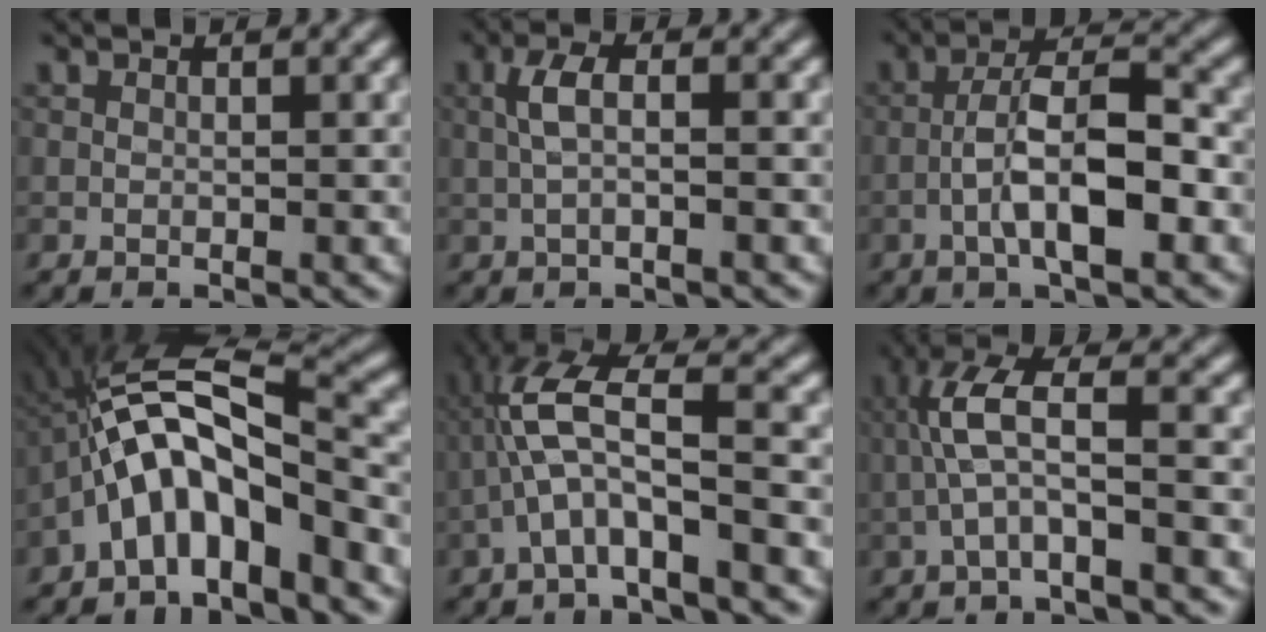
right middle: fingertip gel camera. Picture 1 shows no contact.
{"total": 2.1, "force": [0.0, 0.5, 2.0], "torque": [-0.044, 0.012, 0.003]}
{"total": 6.7, "force": [-2.2, 1.9, 6.0], "torque": [-0.102, 0.020, -0.035]}
{"total": 9.8, "force": [-3.4, 3.4, 8.5], "torque": [-0.146, 0.029, -0.061]}
{"total": 6.0, "force": [-1.6, 1.3, 5.7], "torque": [-0.121, 0.025, -0.029]}
{"total": 4.7, "force": [-1.0, 0.8, 4.5], "torque": [-0.102, 0.025, -0.018]}